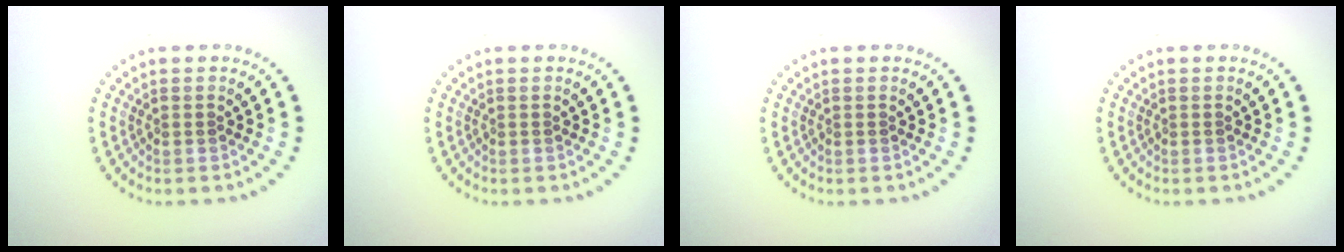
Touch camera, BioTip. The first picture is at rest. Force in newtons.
{"total": 0.0}
{"total": 0.0}
{"total": 0.0}